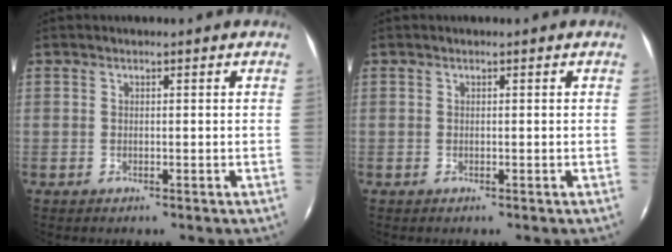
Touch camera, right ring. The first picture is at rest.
{"total": 0.0}